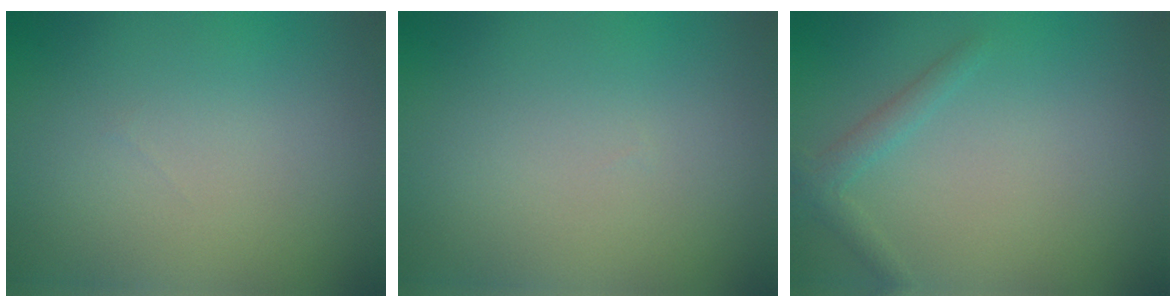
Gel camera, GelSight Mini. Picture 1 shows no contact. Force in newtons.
{"total": 0.0}
{"total": 1.6, "press": 1.6, "slide": 0.1}